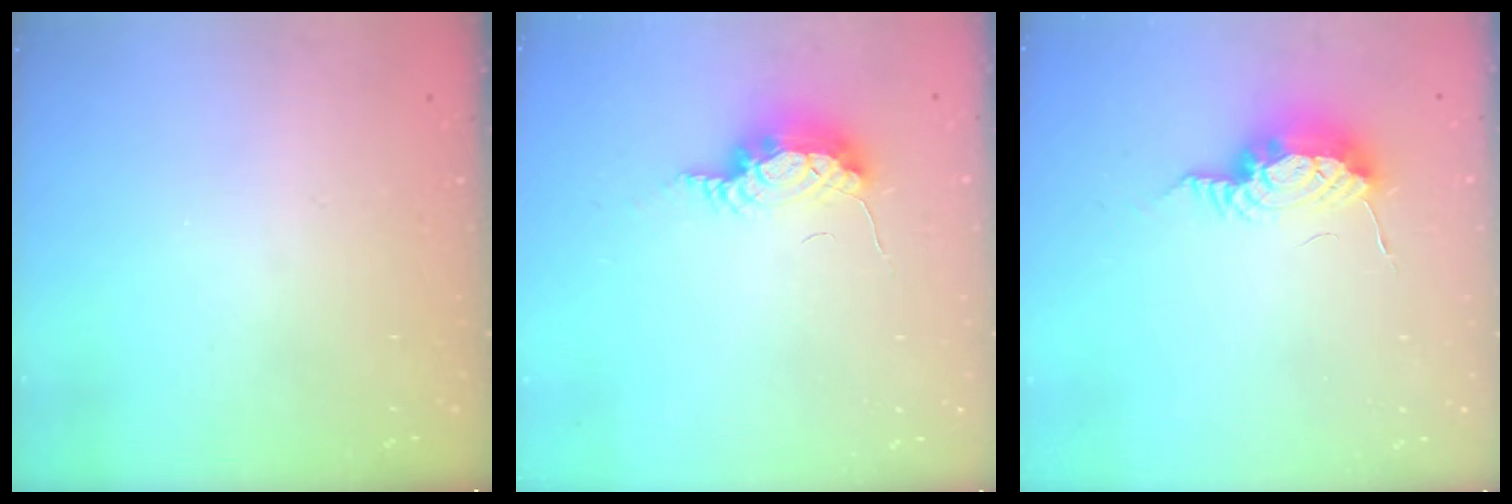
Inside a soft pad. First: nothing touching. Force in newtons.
{"total": 7.7, "press": 7.4, "slide": 1.8}
{"total": 16.8, "press": 12.3, "slide": 11.4}